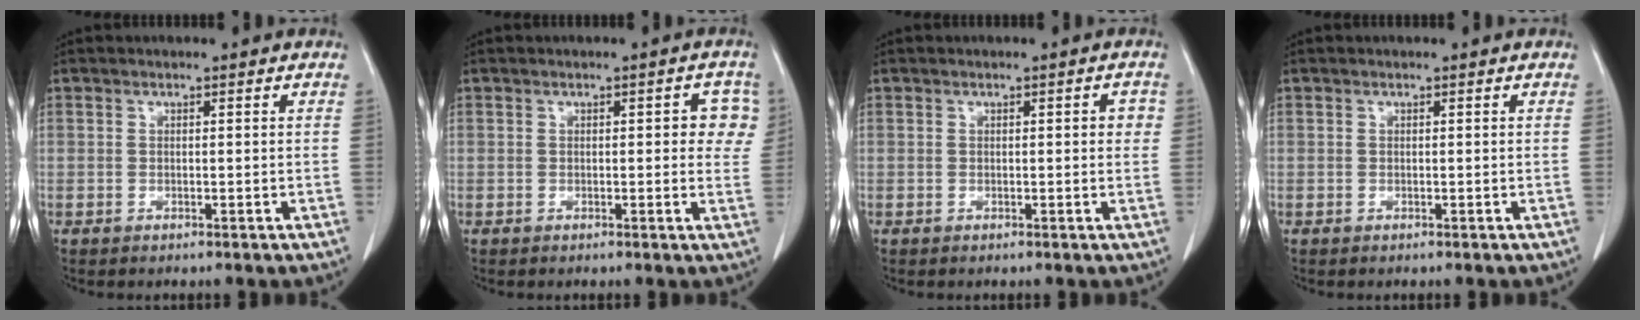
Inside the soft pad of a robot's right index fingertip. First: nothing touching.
{"total": 4.0, "force": [0.9, 1.7, 3.5], "torque": [-0.024, 0.009, 0.004]}
{"total": 1.7, "force": [0.2, 0.6, 1.6], "torque": [-0.016, 0.003, 0.002]}
{"total": 0.0}